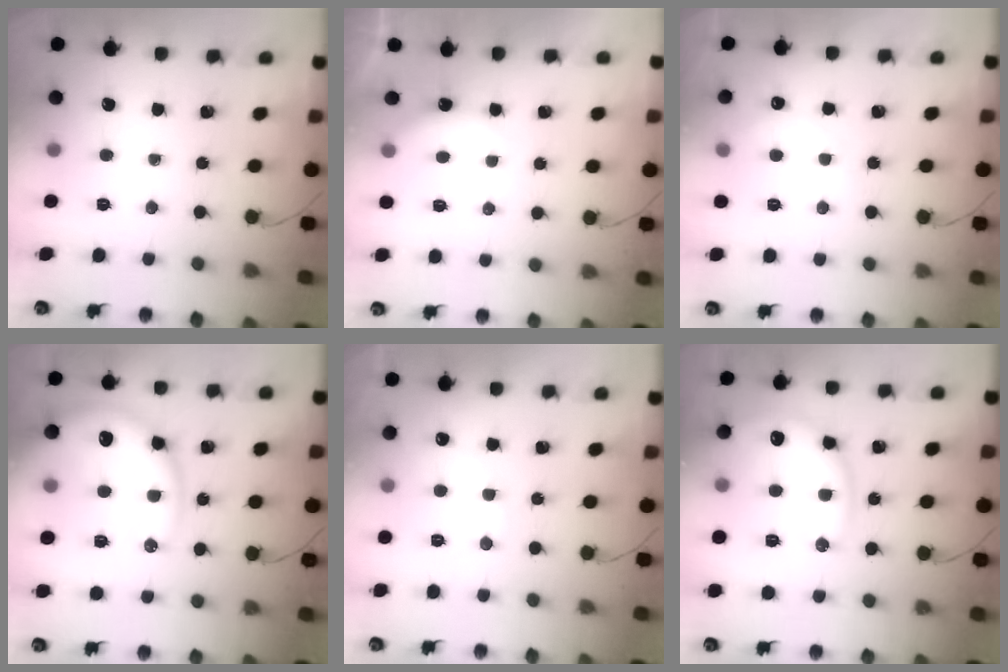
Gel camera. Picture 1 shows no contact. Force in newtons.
{"total": 4.9, "press": 4.8, "slide": 1.0}
{"total": 5.9, "press": 5.8, "slide": 1.0}
{"total": 16.3, "press": 16.1, "slide": 2.4}
{"total": 6.6, "press": 6.5, "slide": 1.1}
{"total": 15.6, "press": 15.6, "slide": 1.5}